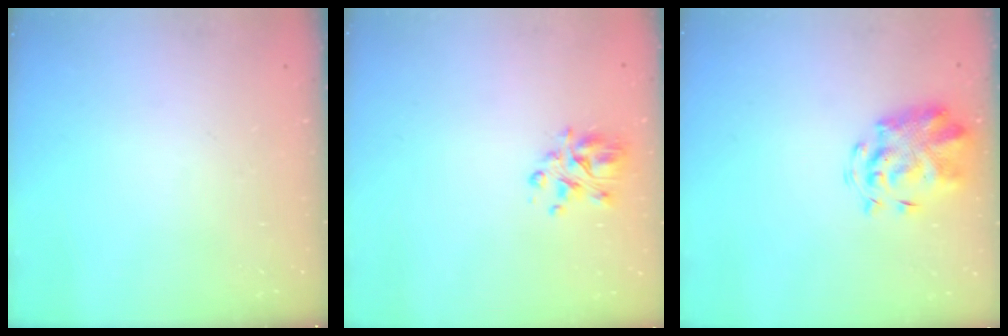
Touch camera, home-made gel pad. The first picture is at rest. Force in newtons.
{"total": 5.9, "press": 5.5, "slide": 2.0}
{"total": 3.8, "press": 3.6, "slide": 1.2}